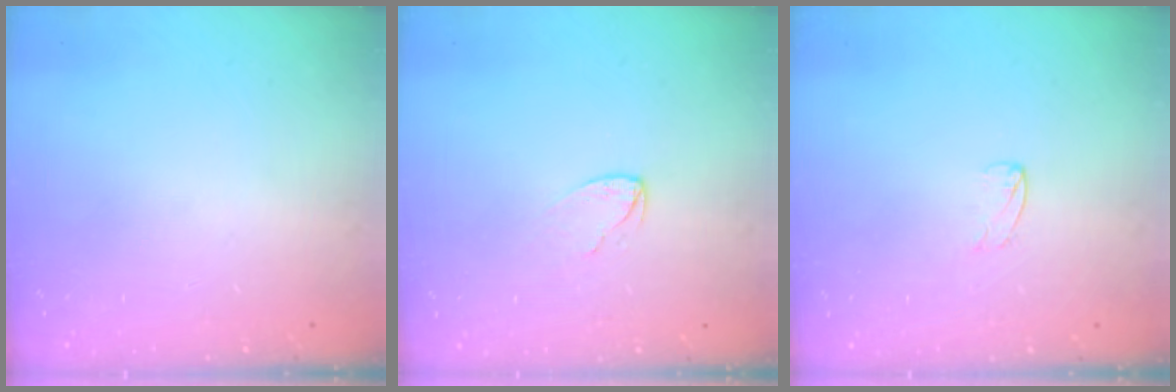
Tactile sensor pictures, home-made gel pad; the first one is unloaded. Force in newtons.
{"total": 3.0, "press": 3.0, "slide": 0.3}
{"total": 2.0, "press": 2.0, "slide": 0.2}